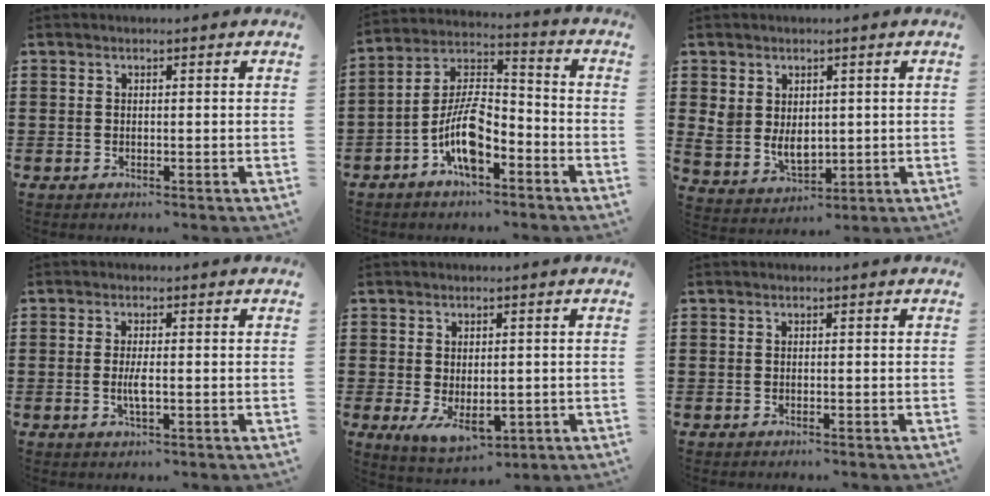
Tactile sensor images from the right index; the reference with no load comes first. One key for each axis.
{"total": 9.7, "fx": -5.0, "fy": 3.9, "fz": 7.3, "tx": -0.167, "ty": -0.001, "tz": -0.099}
{"total": 5.0, "fx": 1.1, "fy": 4.0, "fz": 2.8, "tx": -0.063, "ty": 0.011, "tz": 0.025}
{"total": 2.8, "fx": -0.5, "fy": 0.7, "fz": 2.7, "tx": -0.062, "ty": -0.005, "tz": -0.013}
{"total": 4.2, "fx": -1.0, "fy": 2.5, "fz": 3.3, "tx": -0.061, "ty": -0.002, "tz": -0.020}
{"total": 0.0}